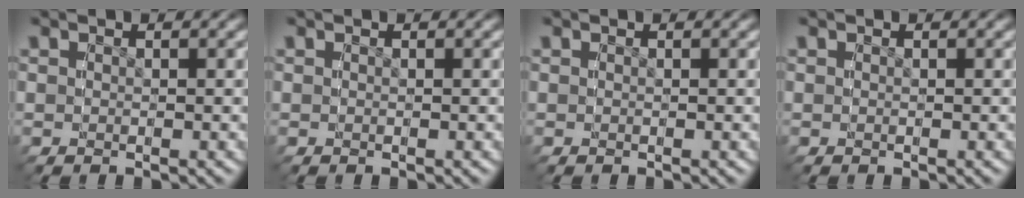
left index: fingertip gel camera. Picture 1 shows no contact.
{"total": 0.0}
{"total": 0.0}
{"total": 0.0}